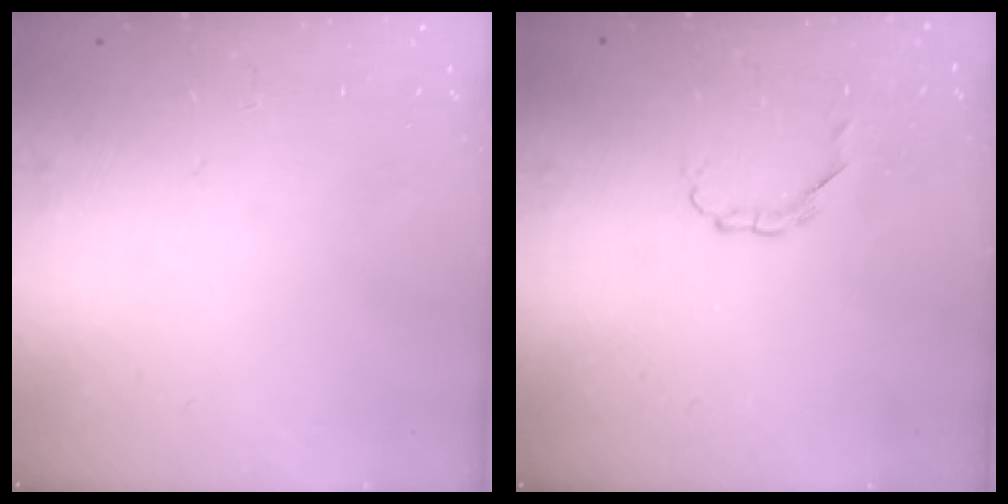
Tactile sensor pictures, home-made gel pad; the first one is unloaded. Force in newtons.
{"total": 2.7, "press": 2.5, "slide": 1.0}